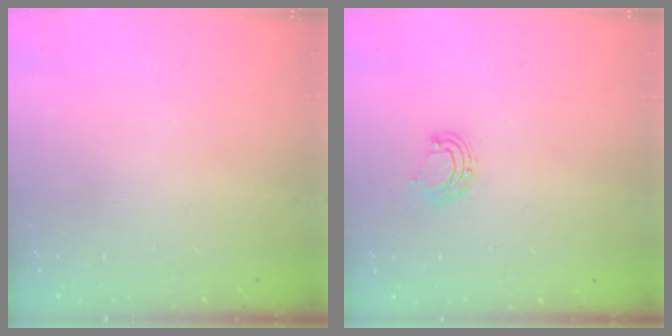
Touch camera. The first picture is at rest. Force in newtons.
{"total": 6.6, "press": 6.6, "slide": 0.7}